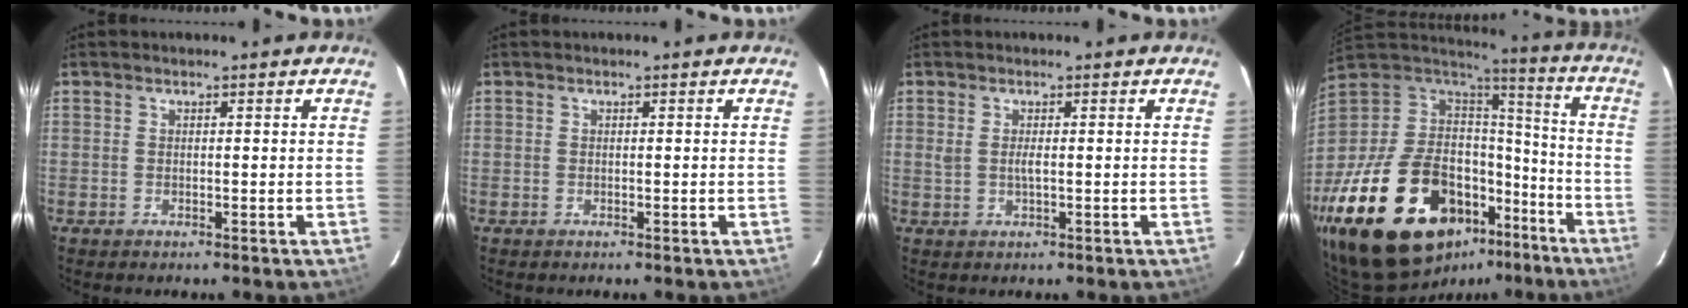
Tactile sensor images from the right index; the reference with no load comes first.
{"total": 0.0}
{"total": 1.6, "force": [0.1, 0.2, 1.6], "torque": [-0.032, -0.001, 0.002]}
{"total": 32.5, "force": [-18.5, 16.5, 21.0], "torque": [-0.405, -0.019, -0.281]}